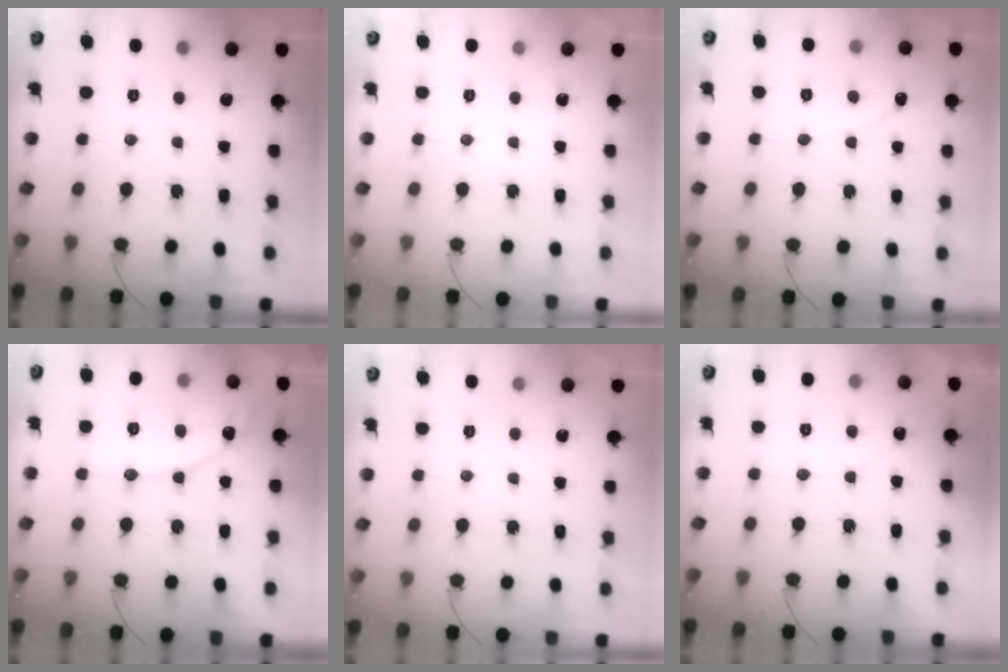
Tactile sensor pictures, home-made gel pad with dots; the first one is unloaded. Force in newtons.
{"total": 0.0}
{"total": 0.0}
{"total": 9.9, "press": 9.9, "slide": 0.8}
{"total": 0.0}
{"total": 3.0, "press": 3.0, "slide": 0.1}